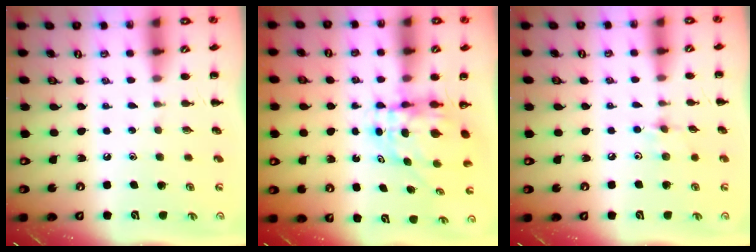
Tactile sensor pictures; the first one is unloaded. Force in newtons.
{"total": 6.0, "press": 5.8, "slide": 1.3}
{"total": 4.9, "press": 4.7, "slide": 1.4}